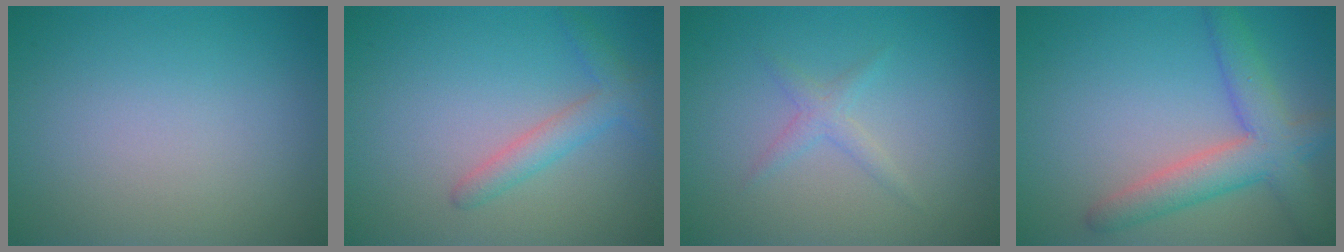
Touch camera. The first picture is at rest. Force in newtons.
{"total": 2.3, "press": 2.3, "slide": 0.1}
{"total": 1.3, "press": 1.3, "slide": 0.1}
{"total": 5.3, "press": 5.3, "slide": 0.2}